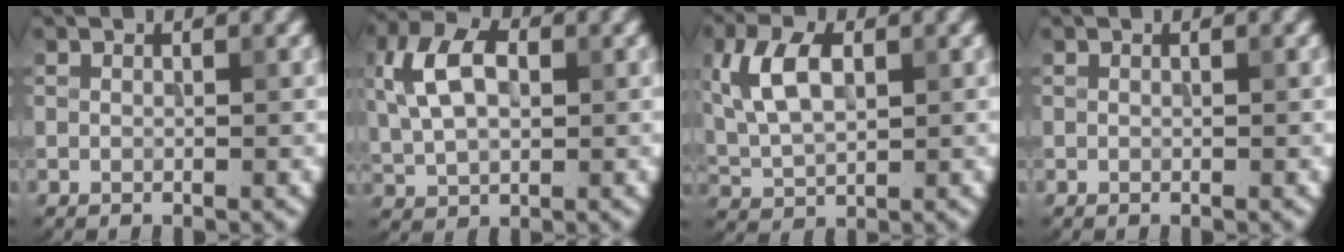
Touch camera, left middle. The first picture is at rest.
{"total": 6.6, "force": [1.6, 4.2, 4.9], "torque": [-0.106, 0.012, 0.022]}
{"total": 5.7, "force": [1.5, 3.2, 4.5], "torque": [-0.098, 0.009, 0.029]}
{"total": 0.0}